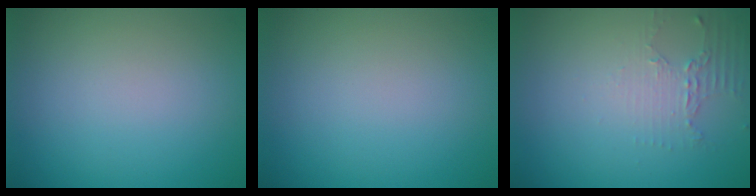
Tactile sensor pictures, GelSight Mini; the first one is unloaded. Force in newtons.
{"total": 0.0}
{"total": 2.1, "press": 1.5, "slide": 1.4}